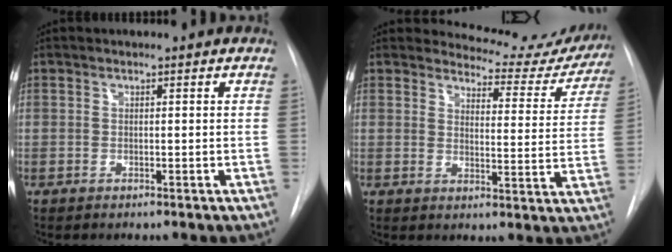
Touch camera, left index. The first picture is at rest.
{"total": 12.0, "force": [11.6, 3.0, 0.4], "torque": [0.017, -0.060, 0.114]}